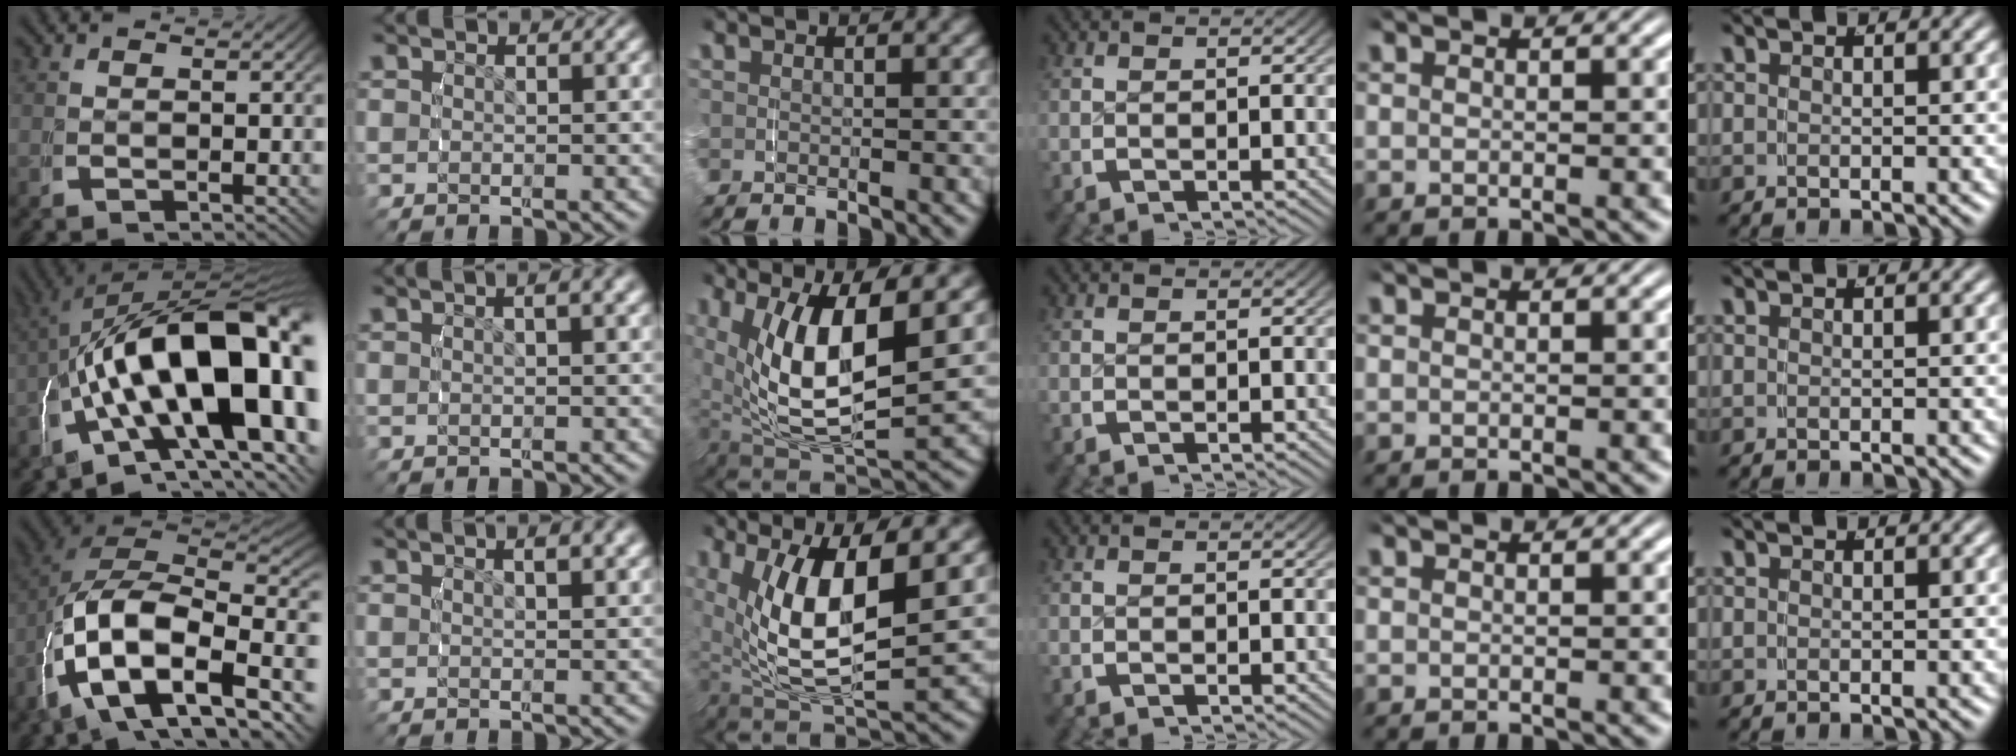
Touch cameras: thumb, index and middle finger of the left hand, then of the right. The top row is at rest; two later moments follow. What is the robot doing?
{"motion": "grasp_and_lifting", "object": "water bottle"}